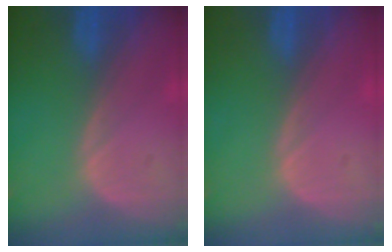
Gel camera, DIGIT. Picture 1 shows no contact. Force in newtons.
{"total": 0.5, "press": 0.1, "slide": 0.5}